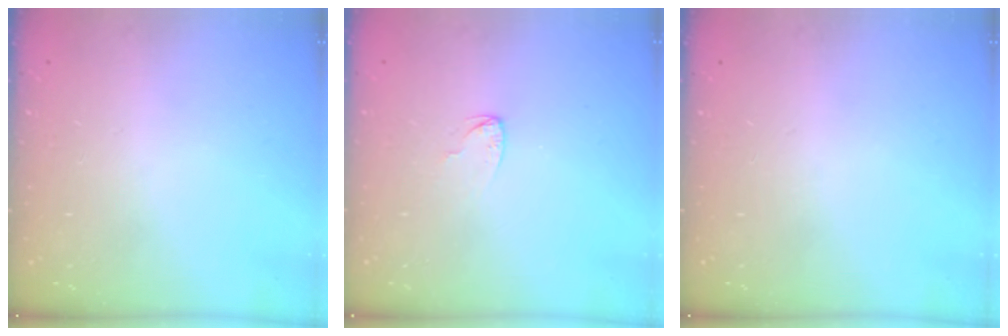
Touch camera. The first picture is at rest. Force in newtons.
{"total": 2.6, "press": 2.6, "slide": 0.3}
{"total": 0.0}